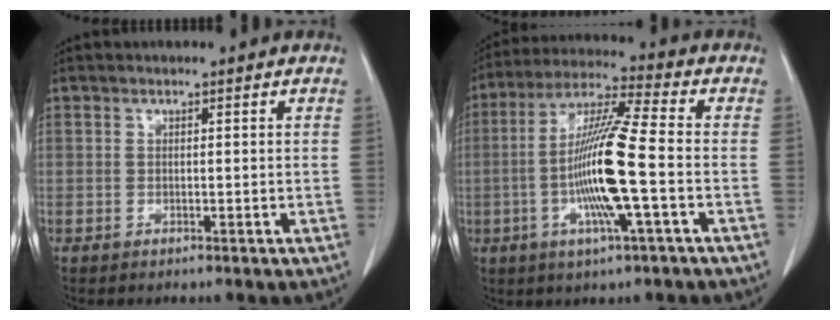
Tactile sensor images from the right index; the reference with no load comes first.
{"total": 13.8, "force": [-2.6, 0.0, 13.5], "torque": [-0.265, -0.004, -0.058]}